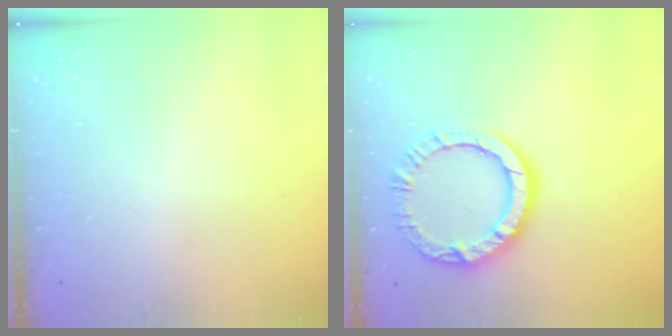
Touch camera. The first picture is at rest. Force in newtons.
{"total": 11.7, "press": 11.7, "slide": 1.2}